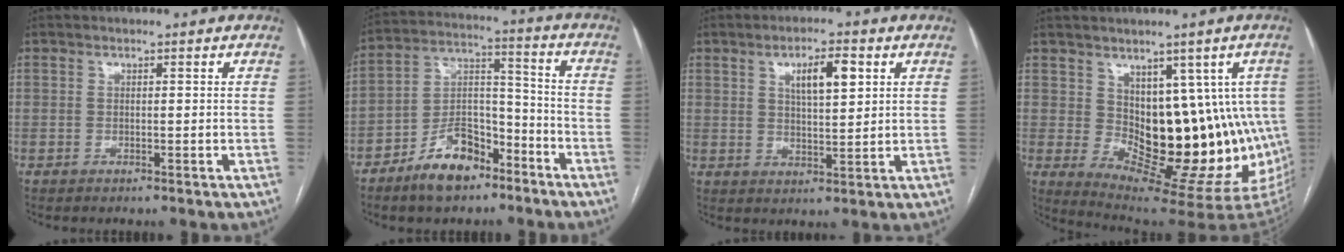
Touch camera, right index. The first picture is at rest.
{"total": 11.3, "force": [-7.5, 5.6, 6.4], "torque": [-0.118, 0.018, -0.133]}
{"total": 7.4, "force": [2.8, 3.5, 5.9], "torque": [-0.089, 0.010, 0.047]}
{"total": 14.7, "force": [0.9, 7.2, 12.8], "torque": [-0.150, 0.007, 0.033]}